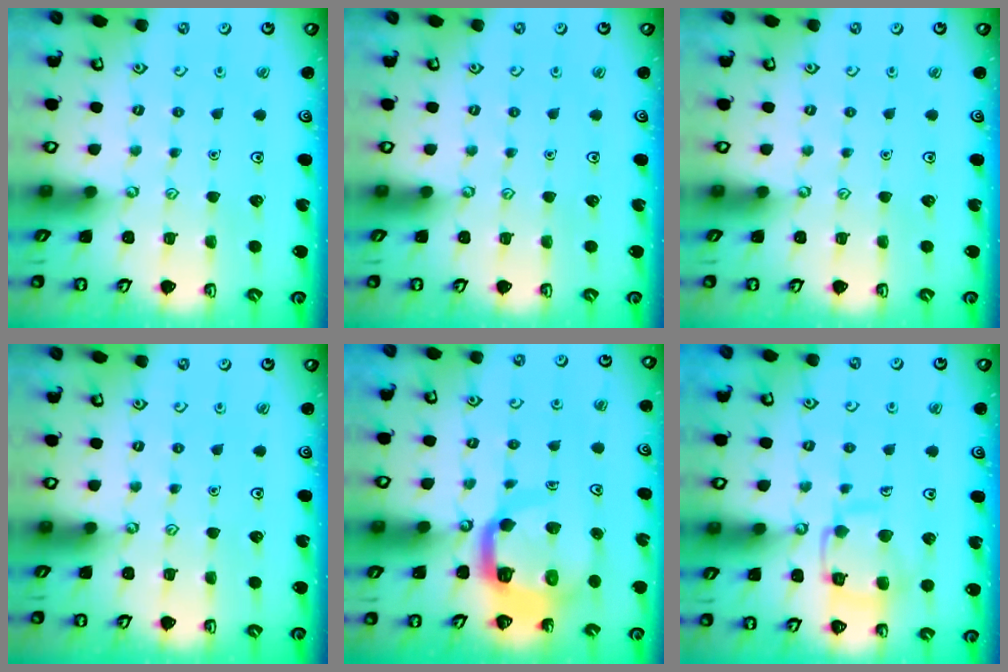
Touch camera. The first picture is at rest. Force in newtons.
{"total": 0.0}
{"total": 0.0}
{"total": 0.0}
{"total": 10.2, "press": 10.1, "slide": 1.4}
{"total": 11.2, "press": 11.2, "slide": 1.0}